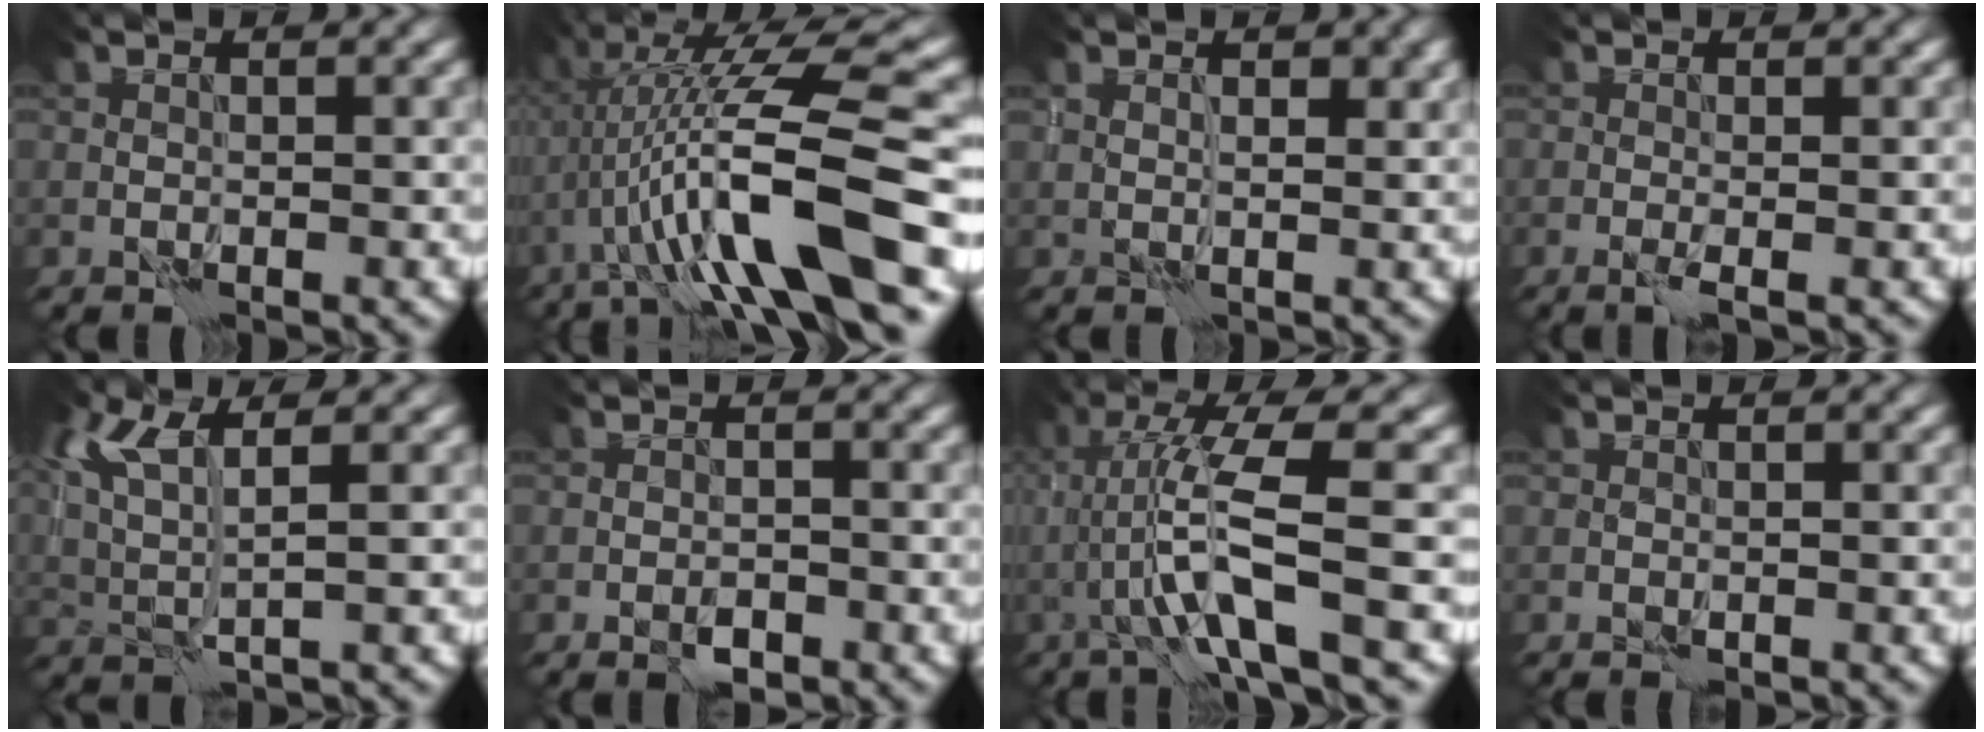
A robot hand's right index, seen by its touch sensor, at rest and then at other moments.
{"total": 12.1, "force": [-1.4, 2.4, 11.8], "torque": [-0.204, 0.019, -0.019]}
{"total": 1.9, "force": [1.1, 0.9, 1.3], "torque": [-0.019, -0.005, 0.021]}
{"total": 0.9, "force": [-0.2, -0.1, 0.9], "torque": [-0.019, -0.004, -0.007]}
{"total": 4.9, "force": [2.4, 1.6, 4.0], "torque": [-0.090, 0.005, 0.046]}
{"total": 1.3, "force": [-0.8, 0.7, 0.8], "torque": [-0.009, 0.000, -0.013]}
{"total": 6.9, "force": [-1.1, 0.4, 6.8], "torque": [-0.132, 0.011, -0.019]}
{"total": 0.0}